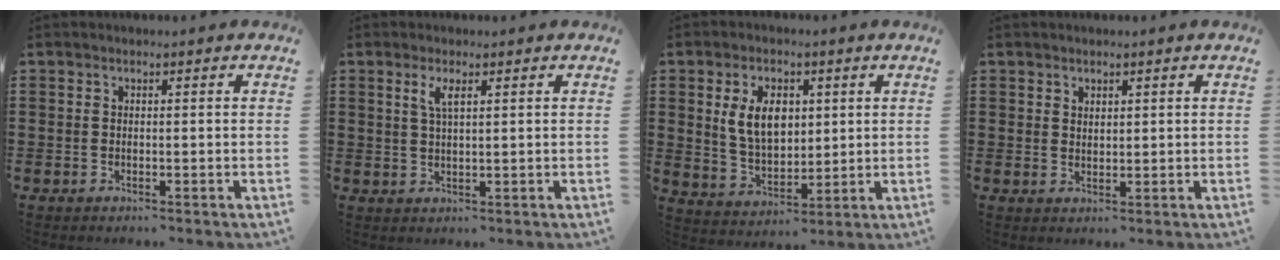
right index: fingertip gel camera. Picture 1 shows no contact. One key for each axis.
{"total": 2.6, "fx": 1.2, "fy": 0.7, "fz": 2.2, "tx": -0.046, "ty": 0.005, "tz": 0.019}
{"total": 7.8, "fx": 1.9, "fy": 4.9, "fz": 5.8, "tx": -0.131, "ty": 0.008, "tz": 0.028}
{"total": 1.6, "fx": 1.4, "fy": 0.7, "fz": 0.1, "tx": -0.004, "ty": 0.002, "tz": 0.027}